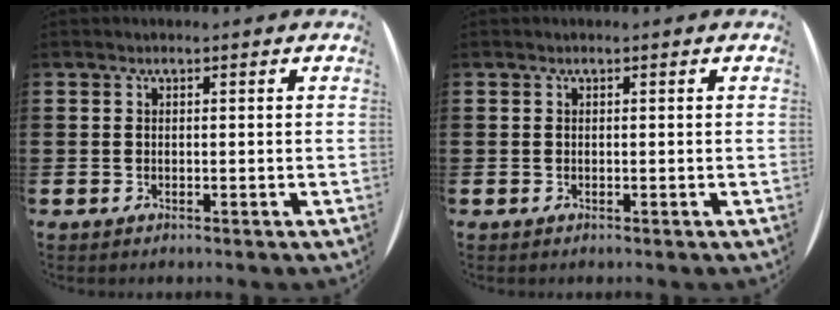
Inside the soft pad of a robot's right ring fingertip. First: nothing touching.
{"total": 0.0}